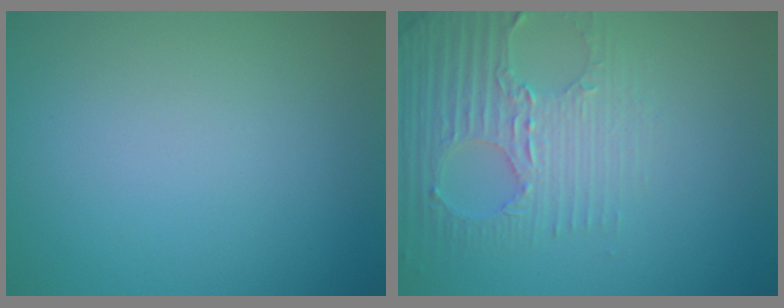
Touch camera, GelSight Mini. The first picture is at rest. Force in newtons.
{"total": 3.1, "press": 3.0, "slide": 0.6}